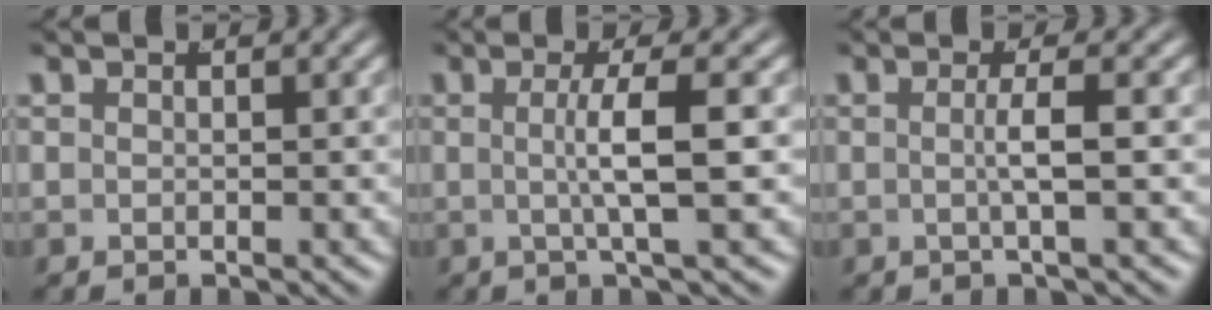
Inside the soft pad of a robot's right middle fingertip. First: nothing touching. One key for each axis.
{"total": 3.2, "fx": 0.1, "fy": -0.9, "fz": 3.1, "tx": -0.056, "ty": -0.003, "tz": 0.003}
{"total": 1.9, "fx": -0.4, "fy": -0.8, "fz": 1.7, "tx": -0.033, "ty": -0.002, "tz": -0.007}